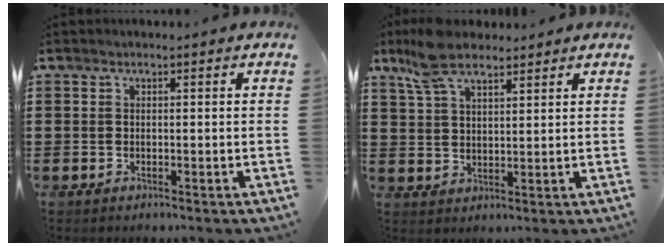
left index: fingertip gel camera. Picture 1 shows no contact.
{"total": 7.2, "force": [5.5, 2.8, 3.7], "torque": [-0.088, 0.002, 0.104]}